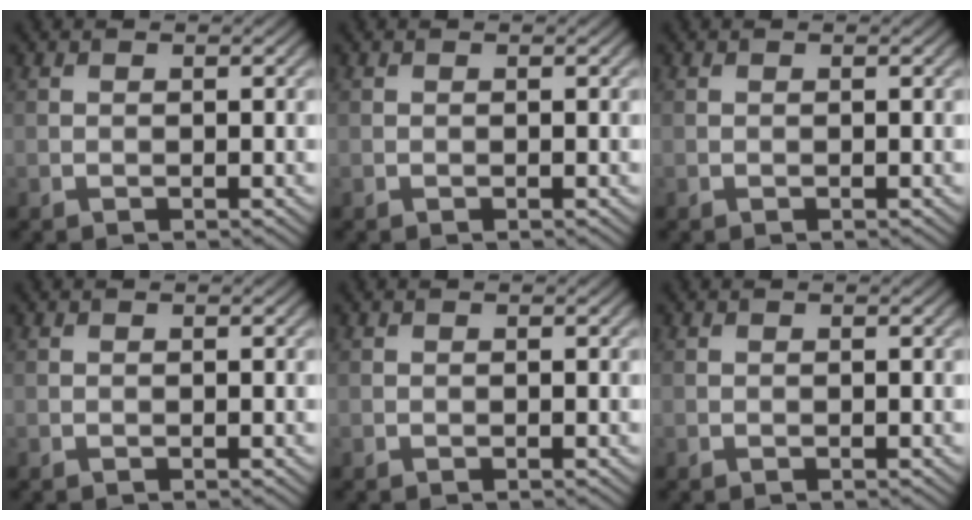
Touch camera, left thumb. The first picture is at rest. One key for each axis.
{"total": 0.0}
{"total": 0.0}
{"total": 0.0}
{"total": 0.0}
{"total": 0.0}